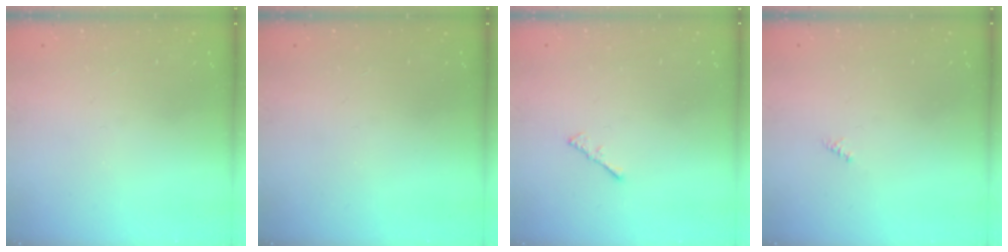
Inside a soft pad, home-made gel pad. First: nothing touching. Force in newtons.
{"total": 0.0}
{"total": 1.5, "press": 1.4, "slide": 0.4}
{"total": 0.0}